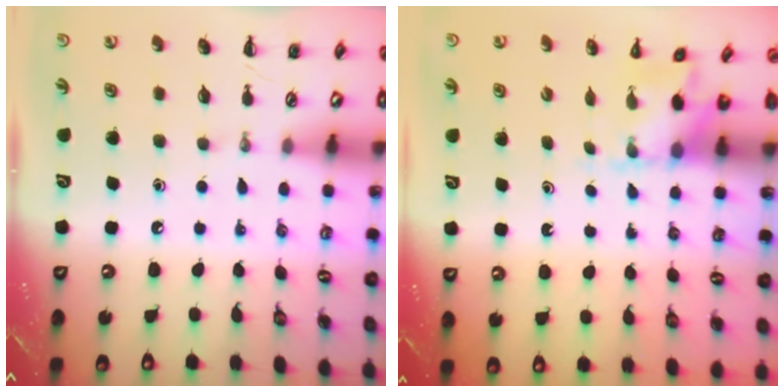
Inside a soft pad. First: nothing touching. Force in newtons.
{"total": 2.5, "press": 2.5, "slide": 0.5}